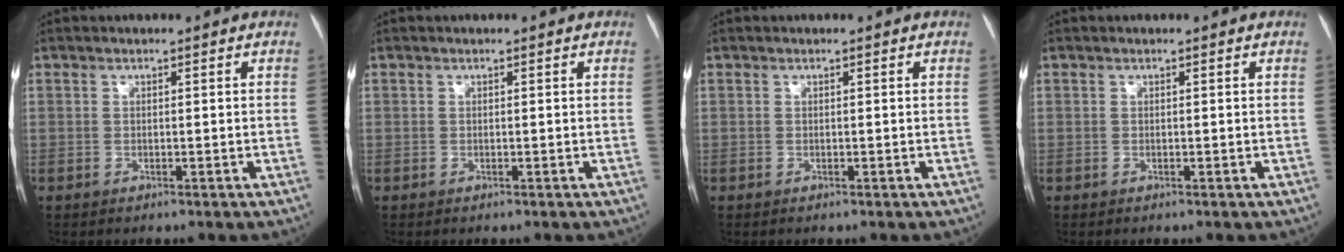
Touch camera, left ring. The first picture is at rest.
{"total": 0.0}
{"total": 0.0}
{"total": 0.0}